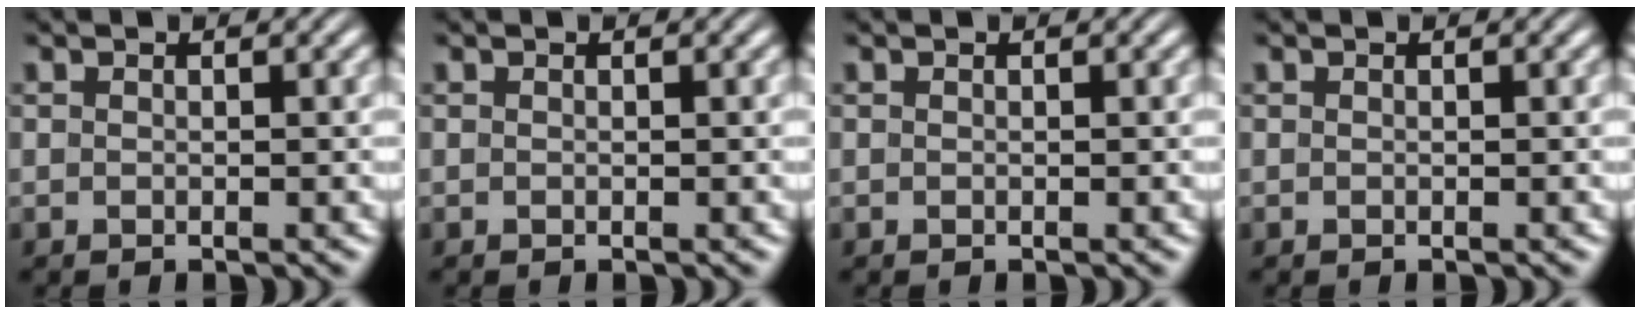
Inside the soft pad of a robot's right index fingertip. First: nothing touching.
{"total": 0.0}
{"total": 0.0}
{"total": 0.0}